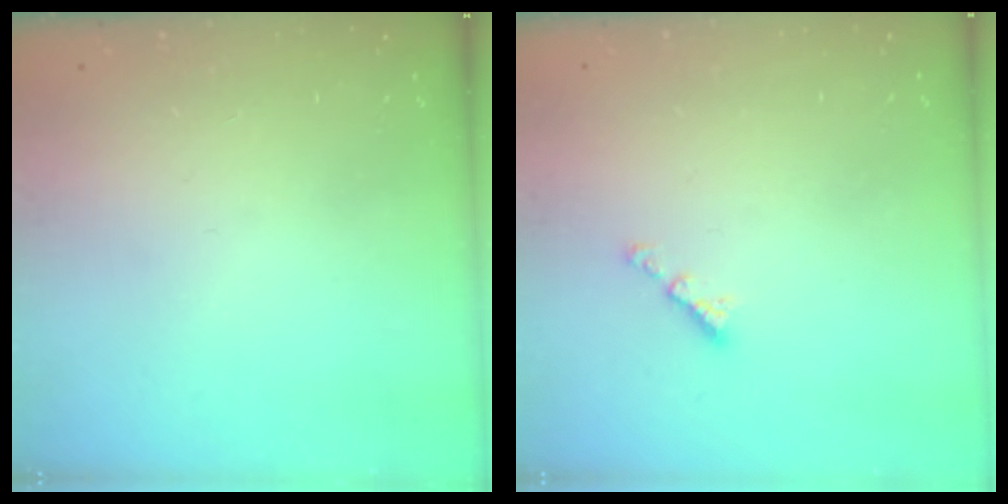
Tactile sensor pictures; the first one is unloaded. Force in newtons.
{"total": 2.1, "press": 2.1, "slide": 0.4}